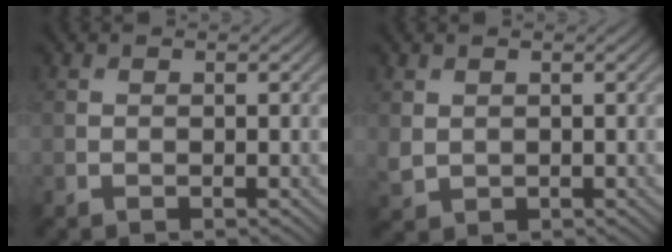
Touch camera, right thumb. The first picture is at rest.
{"total": 1.6, "force": [0.7, 1.3, 0.7], "torque": [-0.023, -0.004, 0.021]}